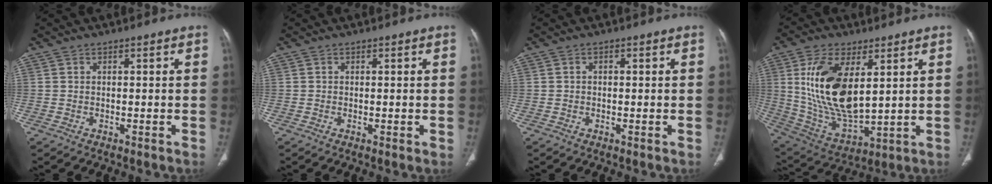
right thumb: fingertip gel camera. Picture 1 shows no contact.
{"total": 0.6, "force": [0.0, 0.2, 0.6], "torque": [-0.012, -0.004, -0.001]}
{"total": 0.7, "force": [0.1, 0.5, 0.5], "torque": [-0.008, 0.001, 0.000]}
{"total": 18.6, "force": [4.9, 9.1, 15.5], "torque": [-0.289, -0.025, 0.107]}